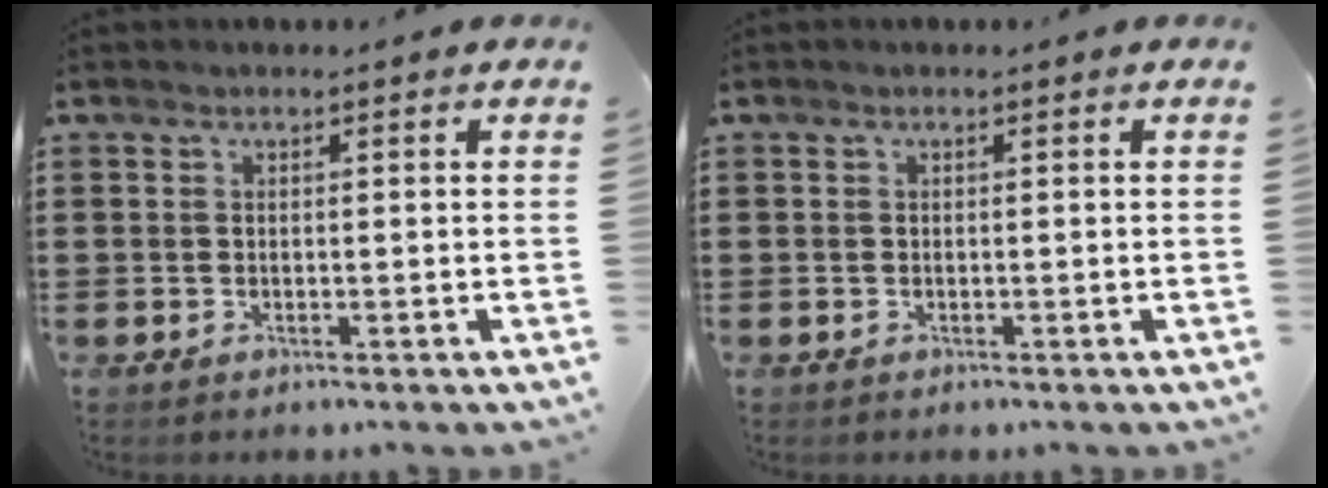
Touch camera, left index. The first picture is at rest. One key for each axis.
{"total": 0.0}